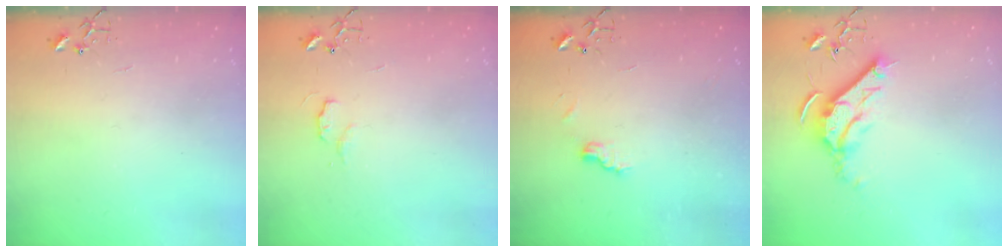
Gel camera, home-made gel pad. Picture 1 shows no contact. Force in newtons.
{"total": 4.9, "press": 4.9, "slide": 0.6}
{"total": 6.7, "press": 6.6, "slide": 0.7}
{"total": 11.7, "press": 11.6, "slide": 1.3}